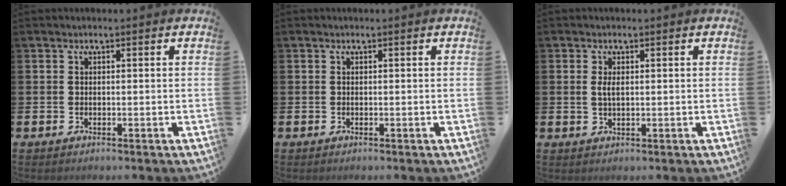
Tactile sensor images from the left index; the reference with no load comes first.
{"total": 0.0}
{"total": 1.7, "force": [0.4, 0.7, 1.5], "torque": [-0.025, 0.001, 0.002]}